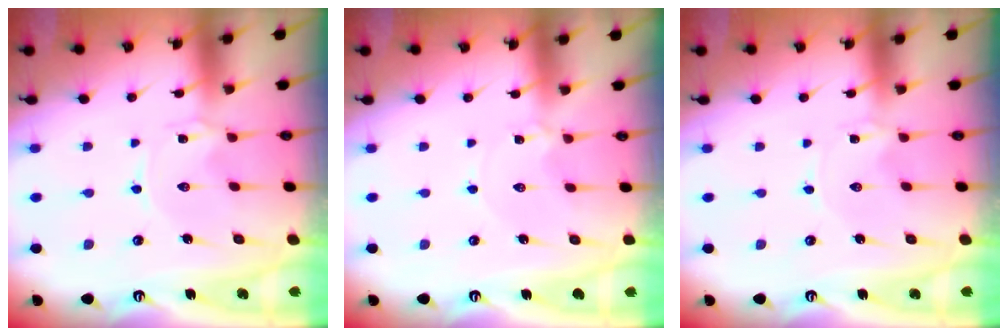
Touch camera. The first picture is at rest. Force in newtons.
{"total": 2.2, "press": 2.2, "slide": 0.2}
{"total": 0.0}